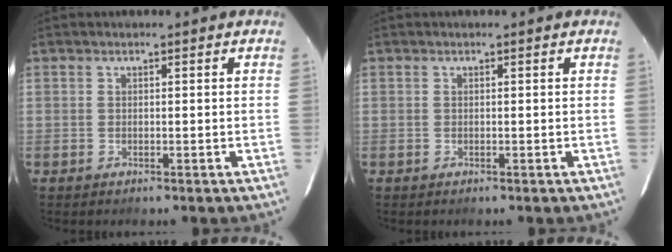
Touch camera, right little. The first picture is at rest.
{"total": 0.0}